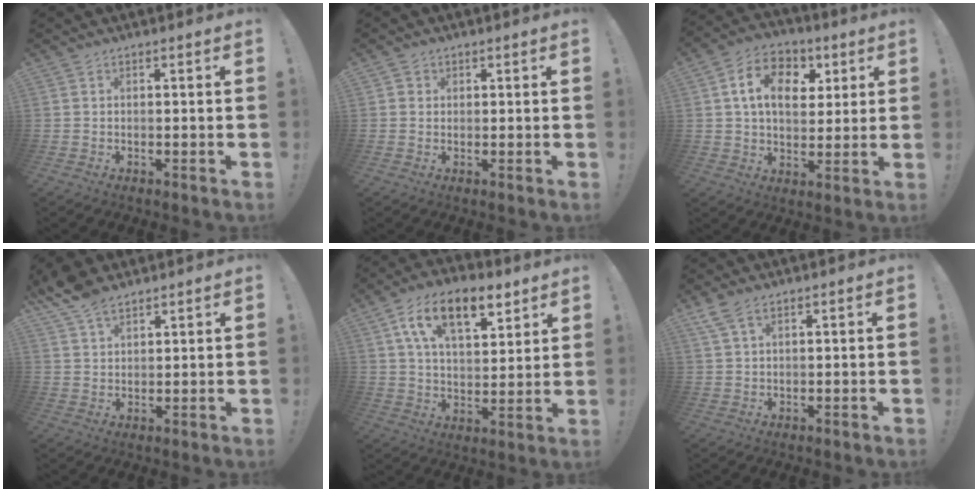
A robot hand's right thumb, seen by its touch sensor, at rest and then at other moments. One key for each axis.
{"total": 1.4, "fx": 0.6, "fy": 1.2, "fz": 0.3, "tx": 0.000, "ty": -0.002, "tz": 0.009}
{"total": 13.7, "fx": 4.4, "fy": 9.3, "fz": 9.1, "tx": -0.139, "ty": -0.010, "tz": 0.082}
{"total": 7.9, "fx": 6.3, "fy": 3.6, "fz": 3.1, "tx": -0.053, "ty": -0.036, "tz": 0.121}
{"total": 16.0, "fx": 8.6, "fy": 7.9, "fz": 11.0, "tx": -0.174, "ty": -0.030, "tz": 0.149}
{"total": 4.8, "fx": 3.2, "fy": 2.1, "fz": 2.8, "tx": -0.053, "ty": -0.009, "tz": 0.062}